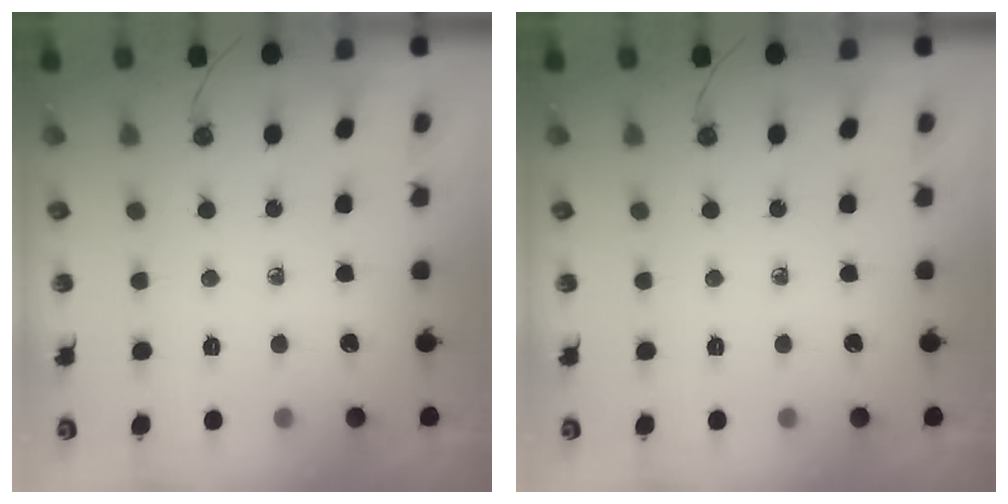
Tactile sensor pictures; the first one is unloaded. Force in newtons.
{"total": 0.0}